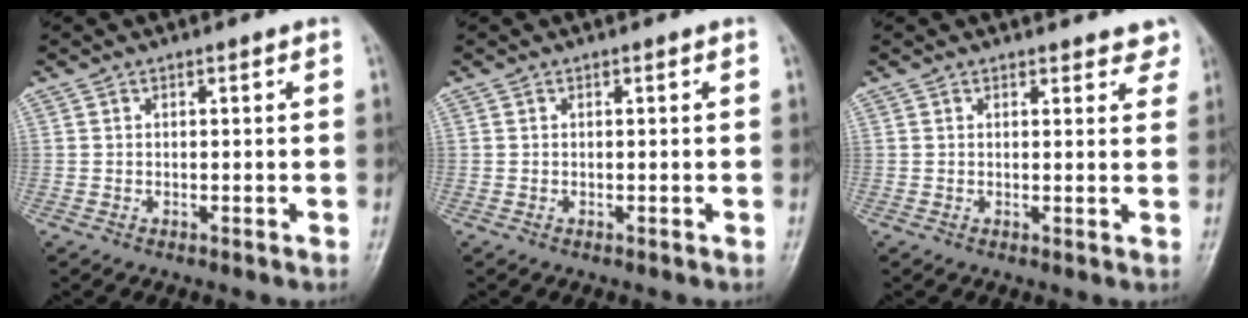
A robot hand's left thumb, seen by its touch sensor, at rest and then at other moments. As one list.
[{"total": 0.0}, {"total": 3.7, "force": [3.3, 1.5, 0.7], "torque": [0.026, -0.015, 0.024]}]